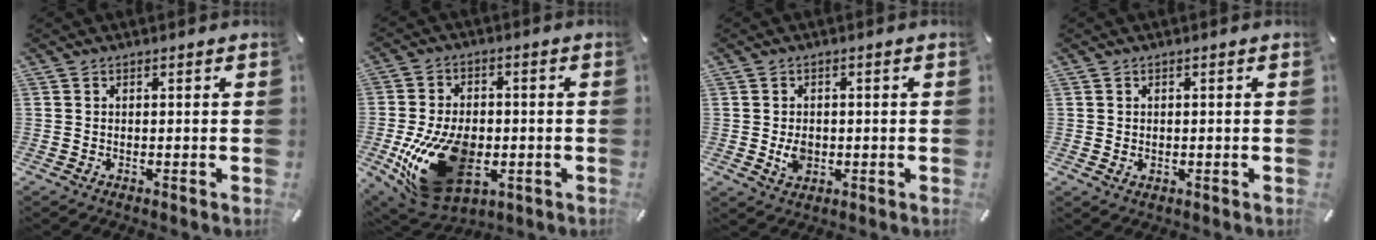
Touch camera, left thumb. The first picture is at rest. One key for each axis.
{"total": 21.6, "fx": -4.7, "fy": 14.3, "fz": 15.5, "tx": -0.281, "ty": 0.002, "tz": -0.064}
{"total": 4.2, "fx": -0.5, "fy": 3.3, "fz": 2.6, "tx": -0.052, "ty": -0.003, "tz": -0.013}
{"total": 1.0, "fx": 0.1, "fy": 0.9, "fz": 0.4, "tx": -0.009, "ty": 0.005, "tz": 0.000}